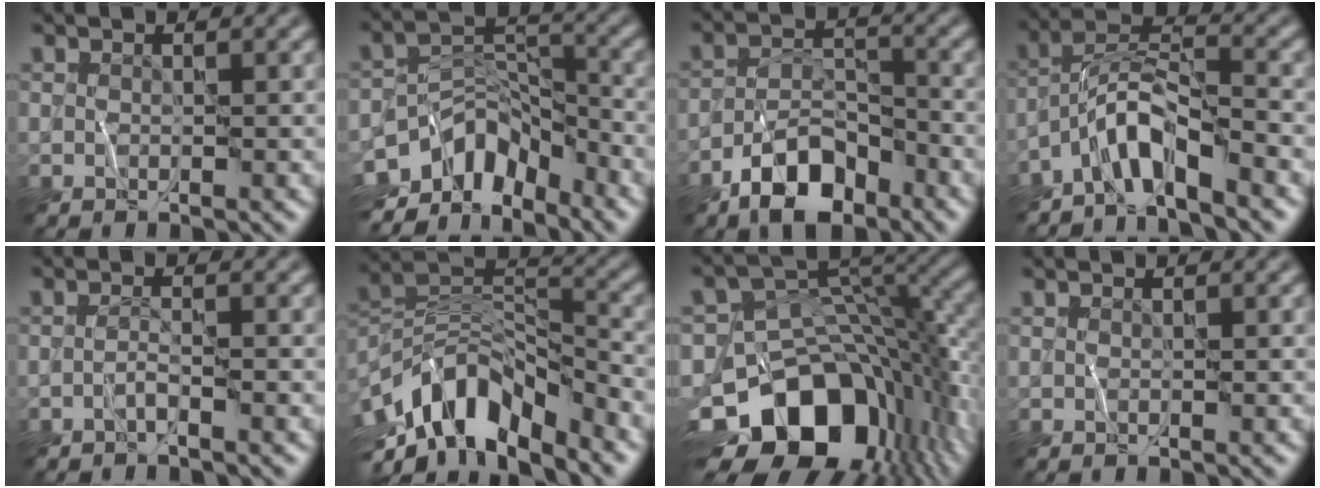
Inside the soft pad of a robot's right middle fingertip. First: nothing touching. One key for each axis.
{"total": 8.3, "fx": -5.3, "fy": 4.8, "fz": 4.2, "tx": -0.050, "ty": -0.004, "tz": -0.102}
{"total": 6.4, "fx": -4.3, "fy": 3.0, "fz": 3.7, "tx": -0.055, "ty": 0.002, "tz": -0.085}
{"total": 4.9, "fx": -3.8, "fy": 0.9, "fz": 3.0, "tx": -0.052, "ty": 0.009, "tz": -0.082}
{"total": 0.9, "fx": -0.7, "fy": -0.2, "fz": 0.6, "tx": -0.012, "ty": 0.006, "tz": -0.017}
{"total": 10.5, "fx": -6.2, "fy": 4.6, "fz": 7.1, "tx": -0.118, "ty": 0.005, "tz": -0.125}
{"total": 15.3, "fx": -6.5, "fy": 10.1, "fz": 9.4, "tx": -0.161, "ty": -0.010, "tz": -0.105}
{"total": 0.0}